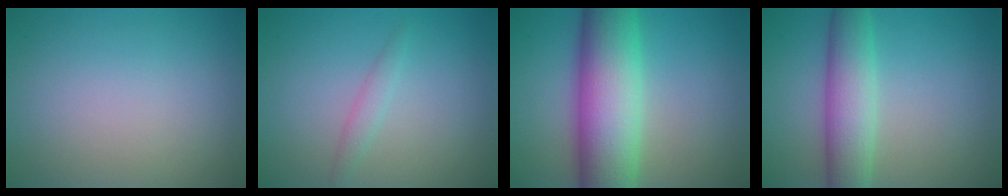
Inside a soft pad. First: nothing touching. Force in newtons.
{"total": 1.2, "press": 1.2, "slide": 0.1}
{"total": 11.6, "press": 11.6, "slide": 0.5}
{"total": 5.5, "press": 5.5, "slide": 0.1}